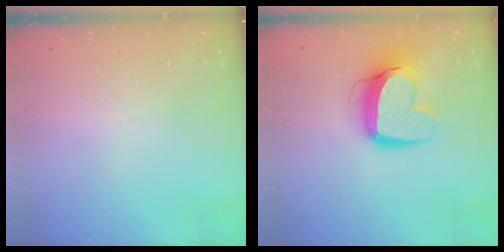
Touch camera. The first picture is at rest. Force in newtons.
{"total": 13.5, "press": 13.4, "slide": 1.4}